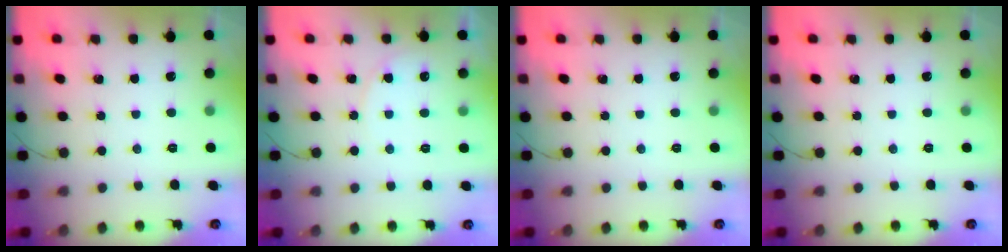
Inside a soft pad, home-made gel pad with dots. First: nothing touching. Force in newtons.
{"total": 3.8, "press": 3.8, "slide": 0.3}
{"total": 0.0}
{"total": 0.0}